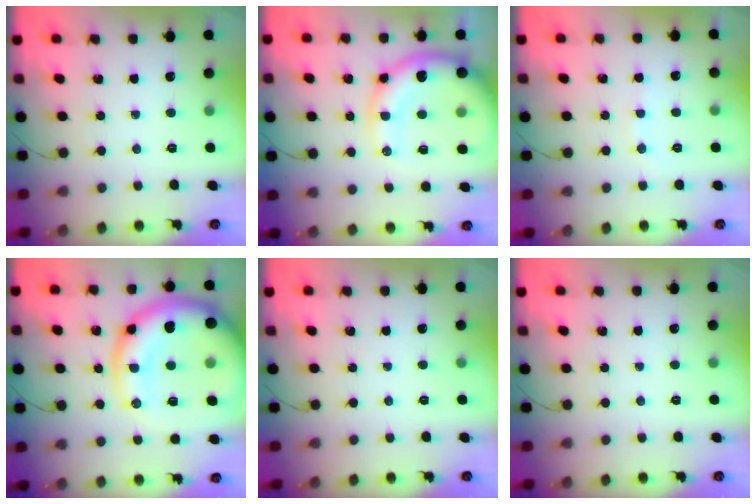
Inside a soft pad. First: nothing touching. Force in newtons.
{"total": 17.5, "press": 17.1, "slide": 3.8}
{"total": 4.2, "press": 4.1, "slide": 1.1}
{"total": 23.4, "press": 22.8, "slide": 5.2}
{"total": 0.0}
{"total": 0.0}